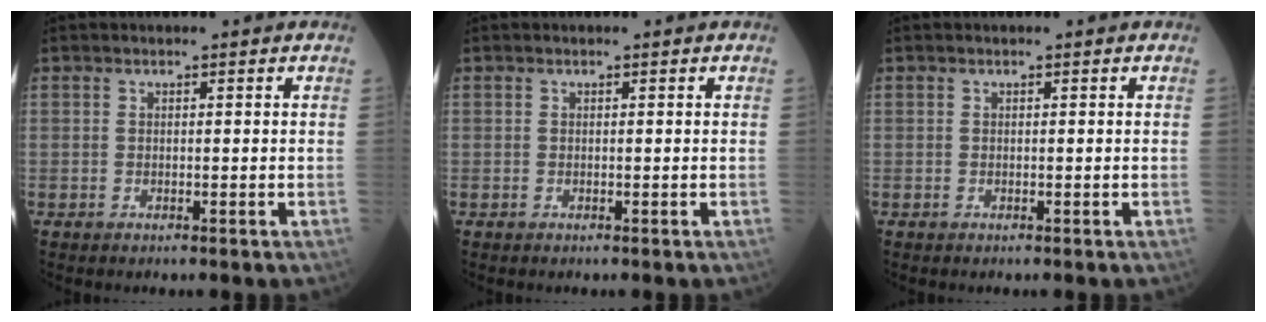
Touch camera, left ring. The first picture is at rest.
{"total": 0.0}
{"total": 0.0}